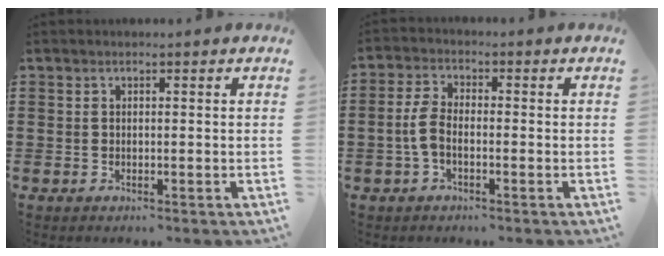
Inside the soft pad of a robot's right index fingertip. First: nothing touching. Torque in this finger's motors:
{"motor_torque": [0.81, 0.04, 0.39, 0.05]}